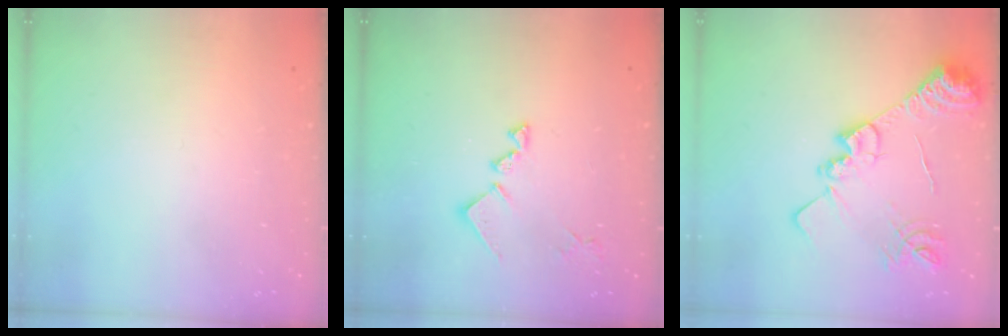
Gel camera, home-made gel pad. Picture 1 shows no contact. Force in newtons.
{"total": 12.1, "press": 12.1, "slide": 0.6}
{"total": 18.5, "press": 18.4, "slide": 1.4}